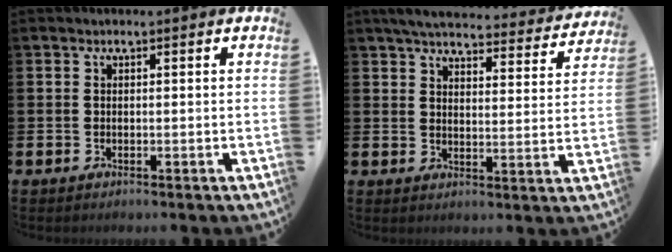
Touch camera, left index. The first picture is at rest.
{"total": 5.0, "force": [4.7, 0.9, 1.6], "torque": [-0.049, -0.033, 0.079]}